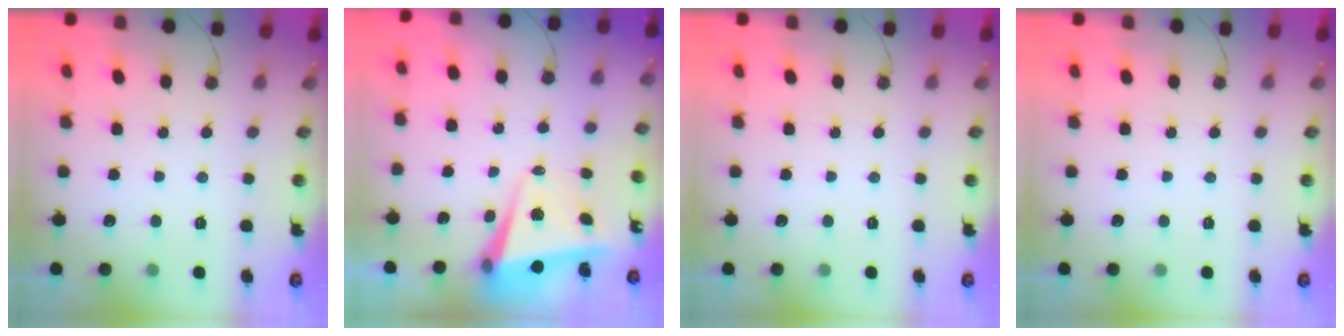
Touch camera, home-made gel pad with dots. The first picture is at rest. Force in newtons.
{"total": 5.7, "press": 5.6, "slide": 0.7}
{"total": 0.0}
{"total": 0.0}